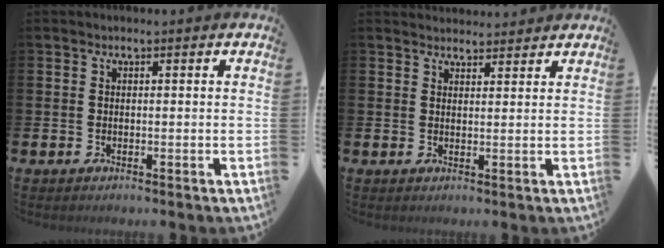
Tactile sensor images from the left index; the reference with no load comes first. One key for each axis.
{"total": 2.5, "fx": 2.4, "fy": 0.6, "fz": -0.1, "tx": 0.011, "ty": -0.015, "tz": 0.042}